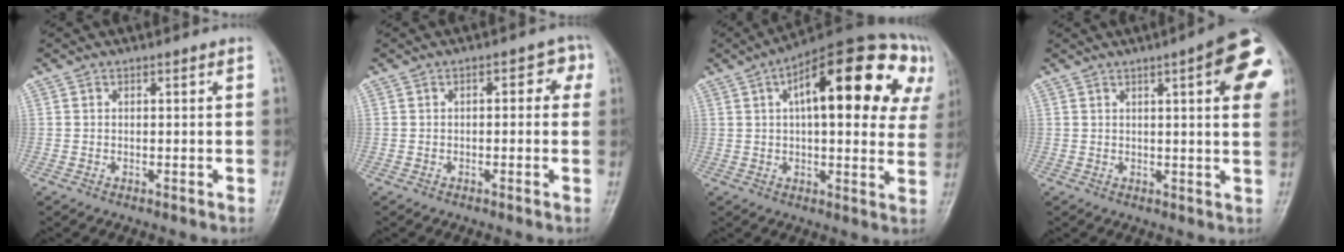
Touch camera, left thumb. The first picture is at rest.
{"total": 4.1, "force": [0.6, 2.4, 3.2], "torque": [-0.012, 0.016, -0.004]}
{"total": 26.1, "force": [8.9, 10.8, 22.0], "torque": [-0.274, 0.029, 0.111]}
{"total": 12.1, "force": [4.0, 2.4, 11.2], "torque": [-0.115, -0.003, 0.040]}